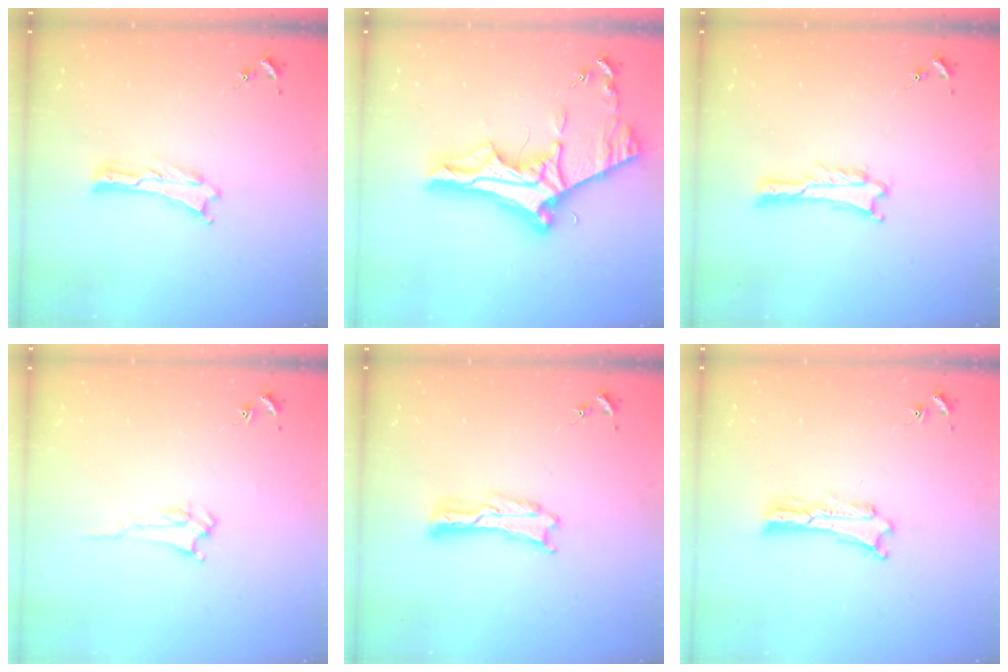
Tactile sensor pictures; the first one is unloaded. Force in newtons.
{"total": 11.8, "press": 11.7, "slide": 1.4}
{"total": 1.0, "press": 1.0, "slide": 0.1}
{"total": 2.8, "press": 2.8, "slide": 0.4}
{"total": 0.8, "press": 0.8, "slide": 0.2}
{"total": 0.9, "press": 0.9, "slide": 0.2}